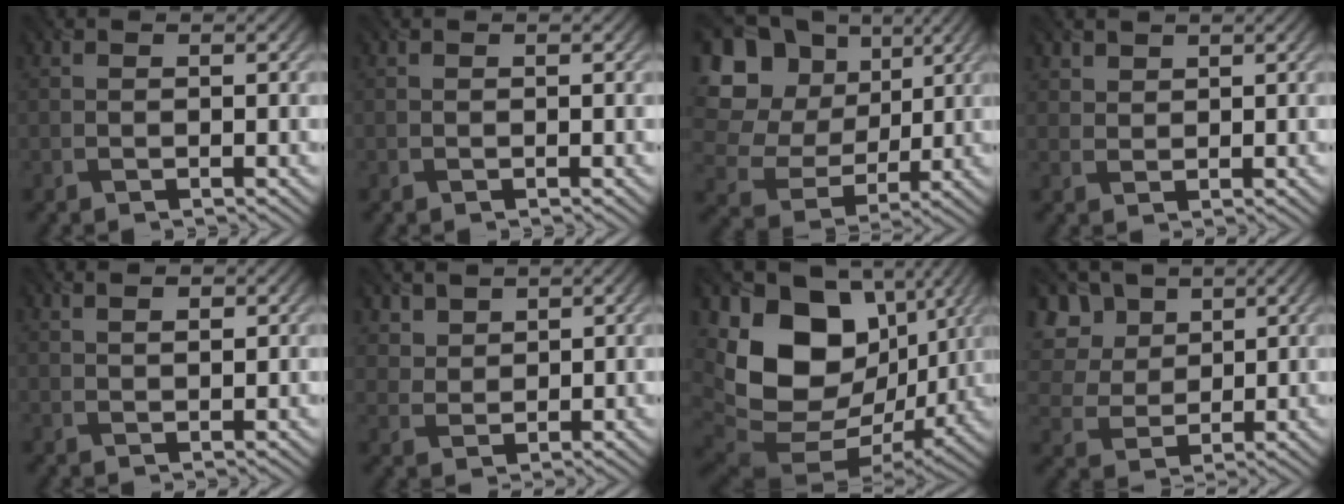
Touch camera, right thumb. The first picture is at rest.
{"total": 0.0}
{"total": 19.6, "force": [6.7, 16.0, 9.0], "torque": [-0.277, 0.046, 0.144]}
{"total": 1.9, "force": [1.5, 1.0, 0.4], "torque": [-0.011, 0.001, 0.036]}
{"total": 2.0, "force": [1.3, 0.6, 1.4], "torque": [-0.020, -0.006, 0.029]}
{"total": 3.4, "force": [2.6, 1.9, 1.0], "torque": [-0.031, -0.009, 0.067]}
{"total": 18.3, "force": [3.1, 13.2, 12.3], "torque": [-0.282, -0.030, 0.090]}
{"total": 9.5, "force": [5.3, 6.4, 4.7], "torque": [-0.166, 0.015, 0.104]}